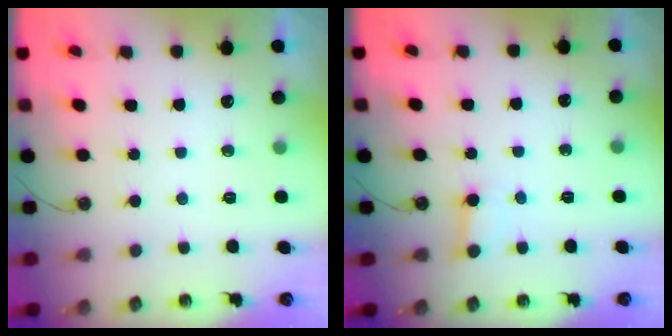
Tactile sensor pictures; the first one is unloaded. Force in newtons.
{"total": 2.9, "press": 2.9, "slide": 0.2}